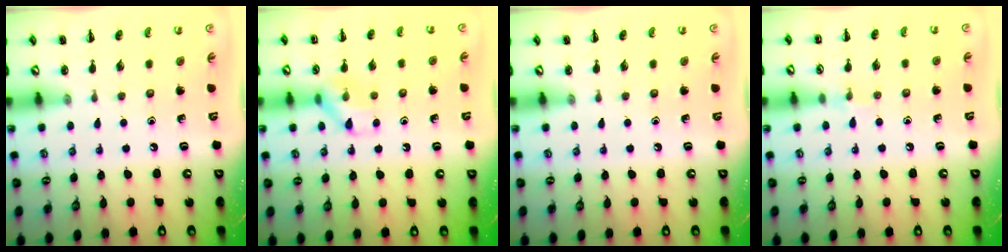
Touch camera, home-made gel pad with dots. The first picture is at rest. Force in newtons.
{"total": 9.4, "press": 9.4, "slide": 0.8}
{"total": 0.0}
{"total": 4.6, "press": 4.3, "slide": 1.7}